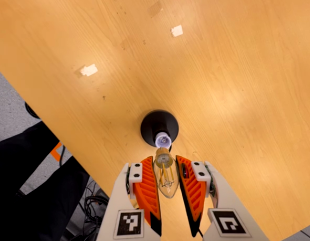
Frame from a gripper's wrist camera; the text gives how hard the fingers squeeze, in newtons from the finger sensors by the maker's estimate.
{"total": 16.1, "left": 17.6, "right": 14.7}